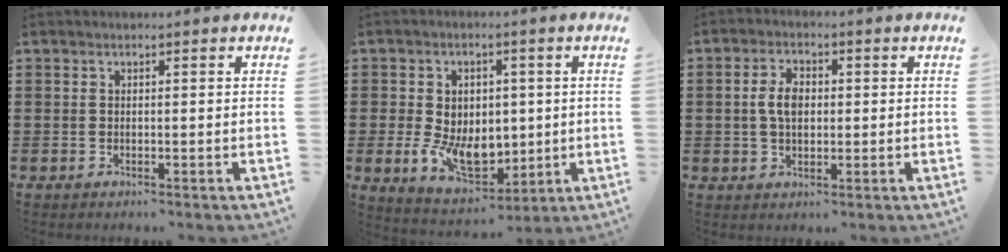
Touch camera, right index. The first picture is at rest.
{"total": 8.8, "force": [-0.6, 6.5, 5.9], "torque": [-0.118, 0.009, -0.010]}
{"total": 4.6, "force": [0.3, 2.7, 3.7], "torque": [-0.084, 0.010, 0.001]}